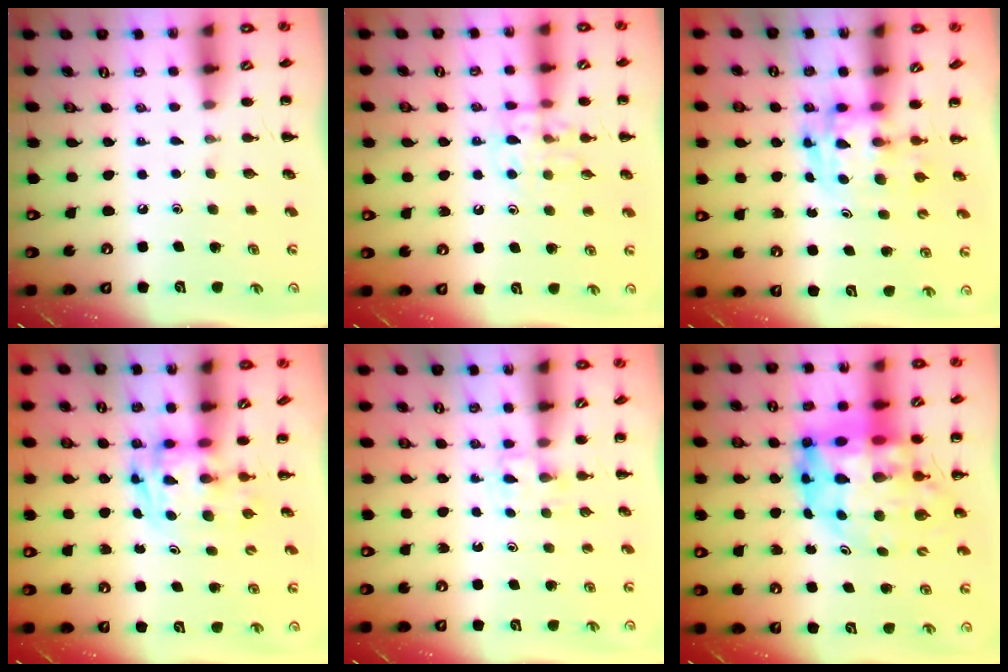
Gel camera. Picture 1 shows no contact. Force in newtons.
{"total": 11.0, "press": 10.9, "slide": 1.4}
{"total": 3.5, "press": 3.5, "slide": 0.6}
{"total": 2.7, "press": 2.7, "slide": 0.5}
{"total": 2.8, "press": 2.6, "slide": 1.1}
{"total": 15.7, "press": 15.2, "slide": 4.3}